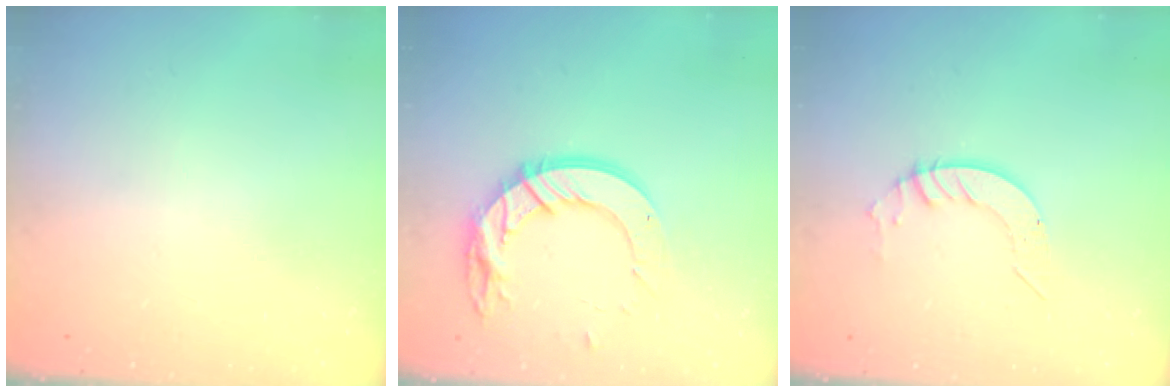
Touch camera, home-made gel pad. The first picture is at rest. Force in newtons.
{"total": 15.8, "press": 15.7, "slide": 1.2}
{"total": 5.2, "press": 5.2, "slide": 0.3}